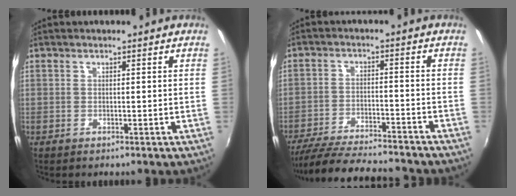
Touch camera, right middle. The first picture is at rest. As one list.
[{"total": 18.7, "force": [-16.6, 2.9, 8.2], "torque": [-0.164, -0.030, -0.254]}]